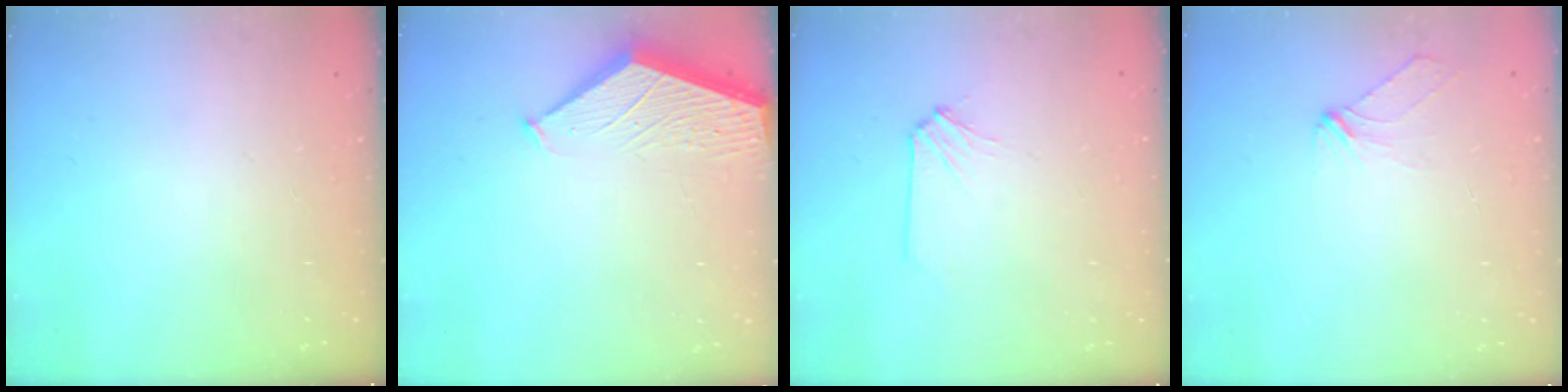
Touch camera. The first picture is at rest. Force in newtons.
{"total": 1.8, "press": 1.8, "slide": 0.2}
{"total": 1.7, "press": 1.6, "slide": 0.3}
{"total": 3.8, "press": 3.6, "slide": 1.0}